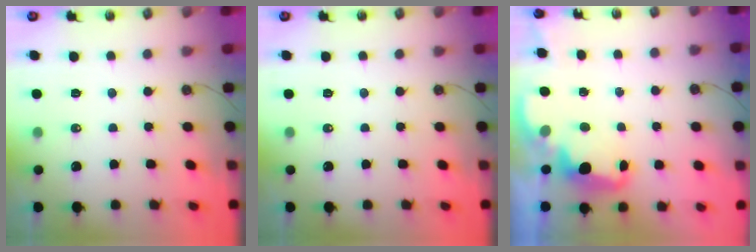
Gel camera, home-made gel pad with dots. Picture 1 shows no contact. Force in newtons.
{"total": 0.0}
{"total": 2.7, "press": 2.6, "slide": 0.7}